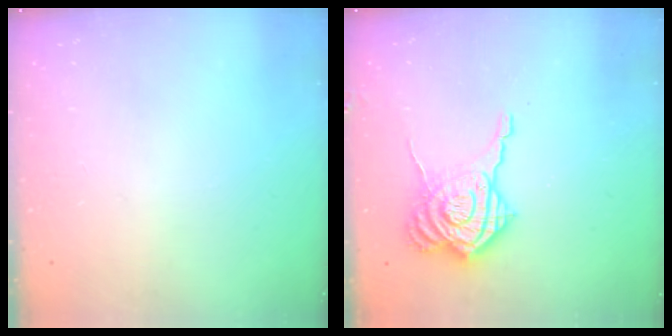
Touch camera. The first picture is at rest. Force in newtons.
{"total": 13.1, "press": 13.1, "slide": 0.9}